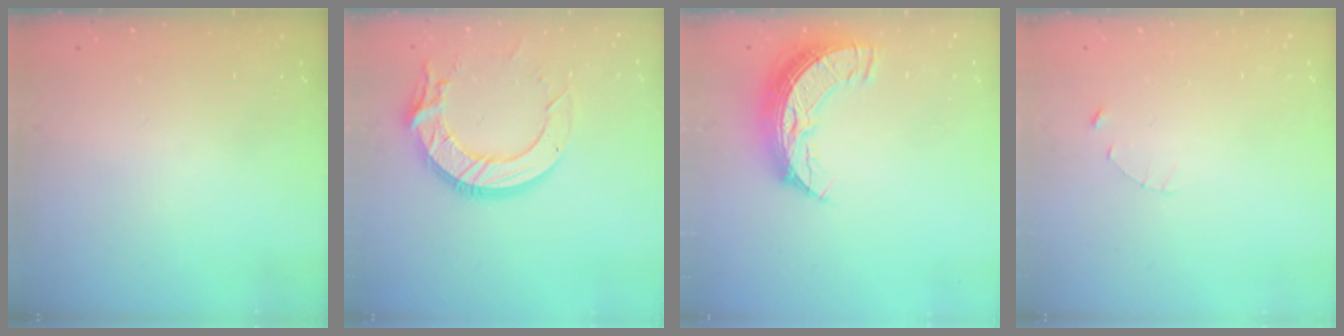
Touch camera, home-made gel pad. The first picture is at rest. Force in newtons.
{"total": 15.3, "press": 15.2, "slide": 1.5}
{"total": 10.9, "press": 10.9, "slide": 0.9}
{"total": 1.0, "press": 1.0, "slide": 0.2}